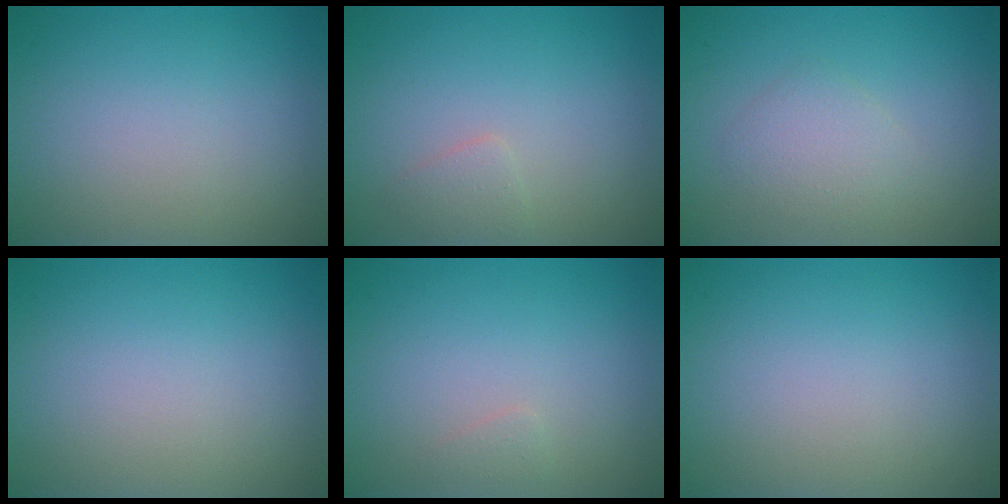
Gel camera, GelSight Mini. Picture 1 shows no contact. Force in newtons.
{"total": 1.1, "press": 1.1, "slide": 0.0}
{"total": 2.1, "press": 2.1, "slide": 0.0}
{"total": 0.0}
{"total": 0.6, "press": 0.6, "slide": 0.1}
{"total": 0.0}